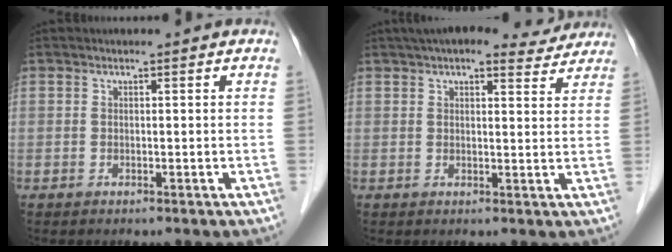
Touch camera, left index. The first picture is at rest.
{"total": 10.8, "force": [9.4, 2.8, 4.5], "torque": [-0.054, 0.021, 0.111]}